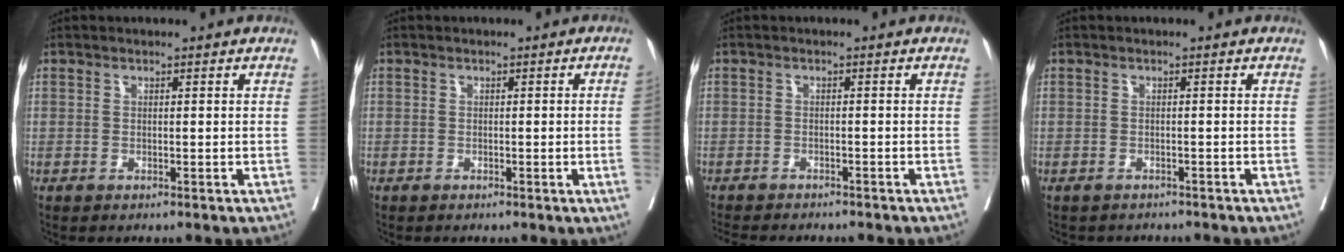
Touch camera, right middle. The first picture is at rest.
{"total": 1.7, "force": [-0.3, -0.5, 1.6], "torque": [-0.020, -0.003, -0.003]}
{"total": 7.9, "force": [-7.1, 1.6, 3.0], "torque": [-0.038, -0.006, -0.098]}
{"total": 3.5, "force": [-3.2, 1.2, 0.4], "torque": [-0.003, -0.001, -0.042]}